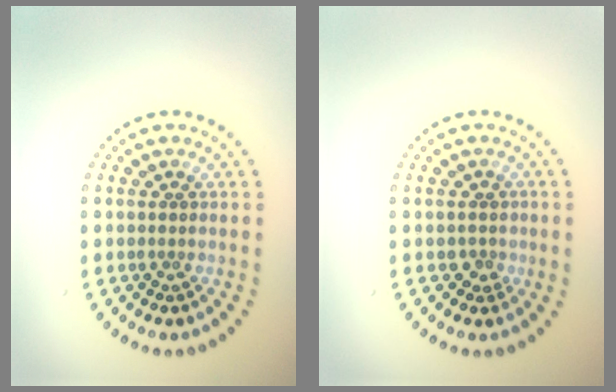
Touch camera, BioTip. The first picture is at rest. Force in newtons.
{"total": 1.3, "press": 1.0, "slide": 0.7}